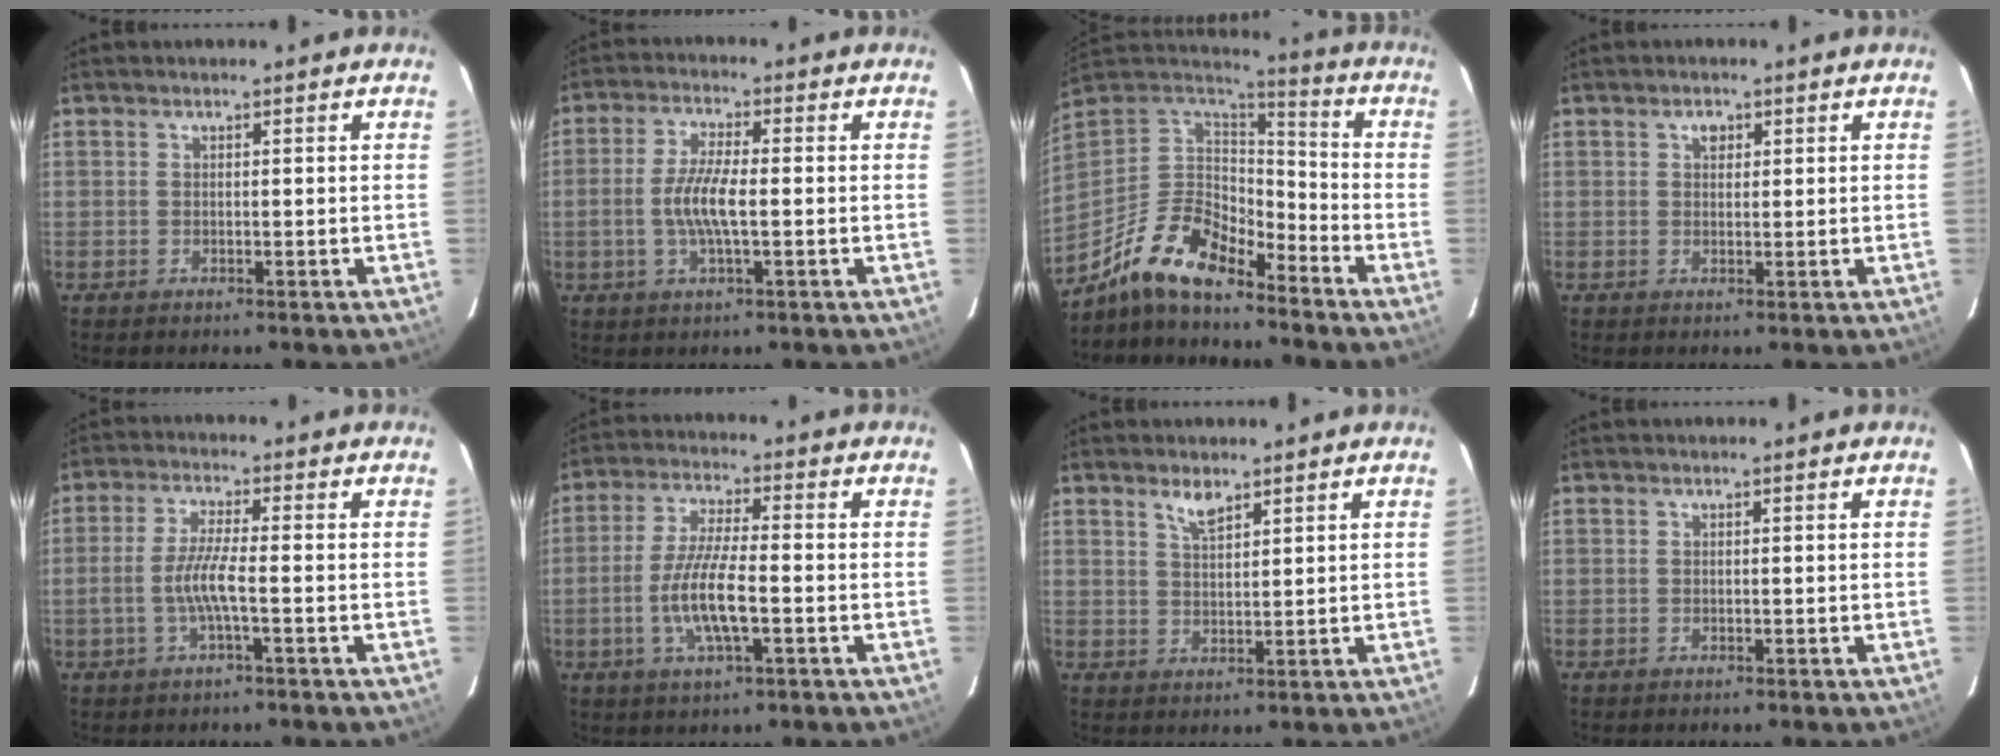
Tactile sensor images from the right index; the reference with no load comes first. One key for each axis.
{"total": 7.0, "fx": -0.9, "fy": 1.7, "fz": 6.7, "tx": -0.136, "ty": 0.002, "tz": -0.020}
{"total": 16.1, "fx": -12.1, "fy": 5.7, "fz": 9.0, "tx": -0.191, "ty": -0.006, "tz": -0.232}
{"total": 1.7, "fx": 0.7, "fy": 1.3, "fz": 0.8, "tx": -0.010, "ty": 0.007, "tz": 0.011}
{"total": 5.6, "fx": -1.6, "fy": 0.2, "fz": 5.3, "tx": -0.112, "ty": 0.000, "tz": -0.031}
{"total": 9.5, "fx": -2.6, "fy": 2.0, "fz": 9.0, "tx": -0.179, "ty": -0.006, "tz": -0.050}
{"total": 3.2, "fx": 2.5, "fy": 1.0, "fz": 1.9, "tx": -0.034, "ty": 0.000, "tz": 0.046}
{"total": 0.0}